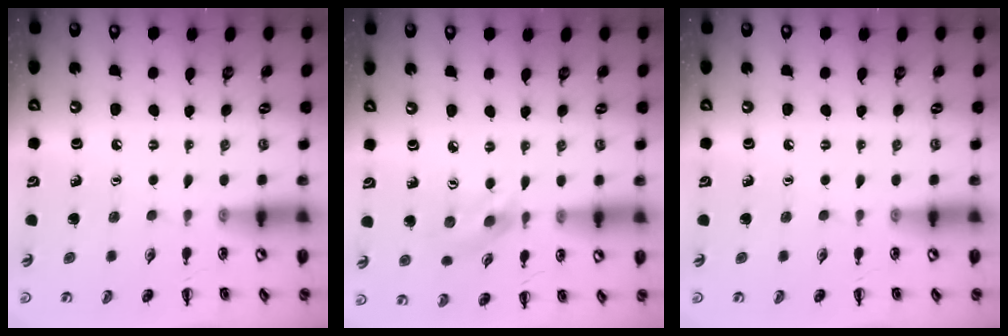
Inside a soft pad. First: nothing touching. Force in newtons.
{"total": 3.1, "press": 3.0, "slide": 0.7}
{"total": 0.0}